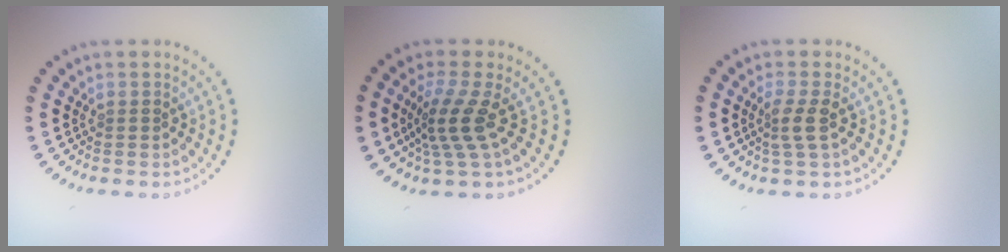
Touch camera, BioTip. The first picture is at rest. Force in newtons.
{"total": 3.6, "press": 2.8, "slide": 2.3}
{"total": 1.9, "press": 1.4, "slide": 1.3}